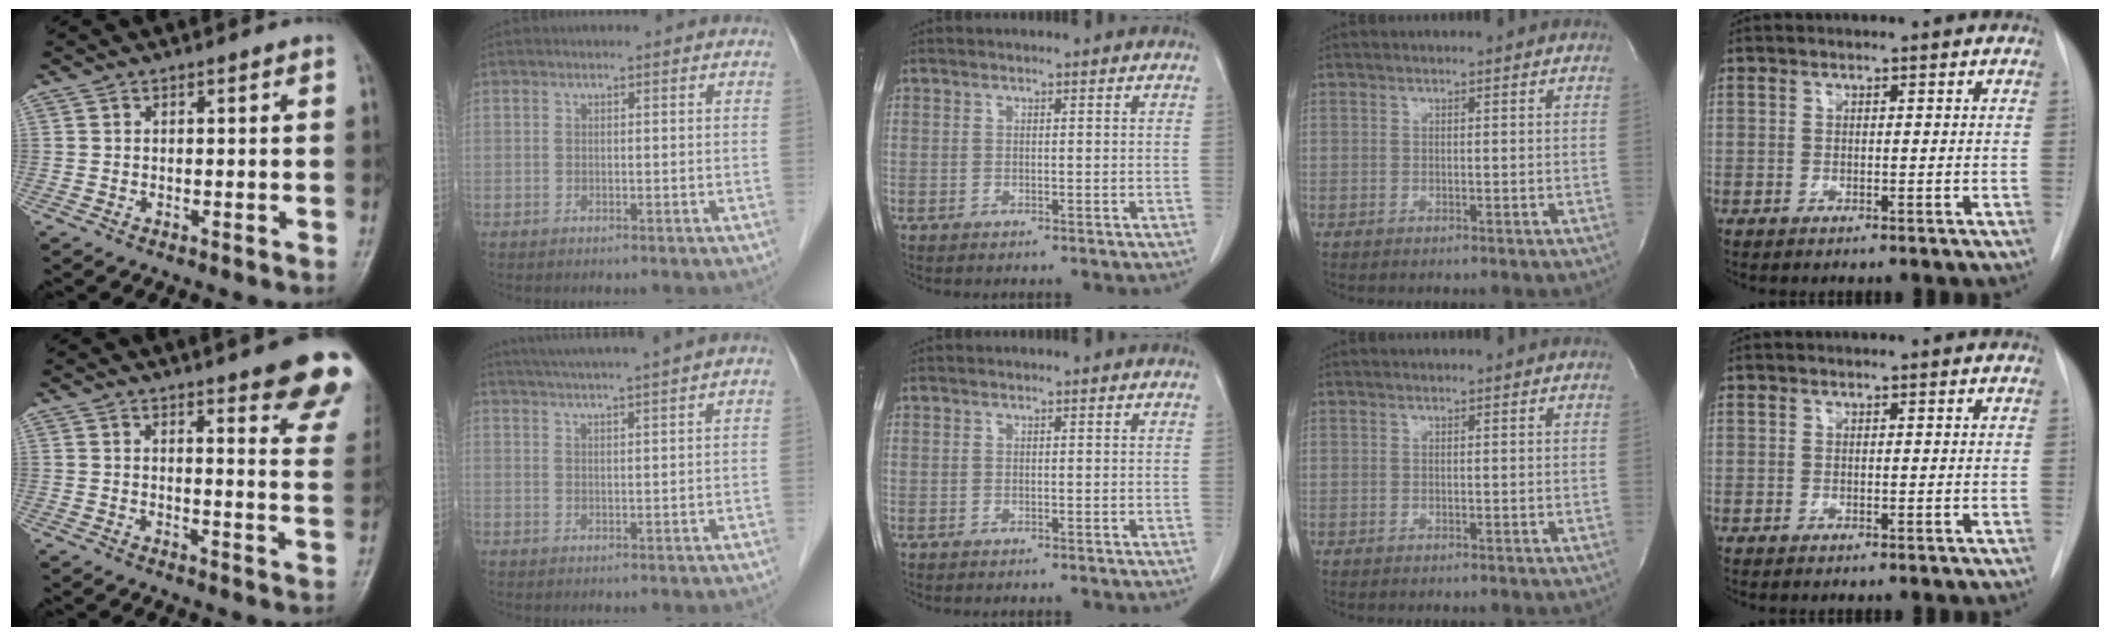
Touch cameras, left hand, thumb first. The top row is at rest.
{"thumb": {"total": 14.9, "force": [10.2, 2.9, 10.4], "torque": [-0.099, -0.052, 0.108]}, "index": {"total": 9.3, "force": [8.0, -1.5, 4.6], "torque": [-0.073, 0.020, 0.112]}}